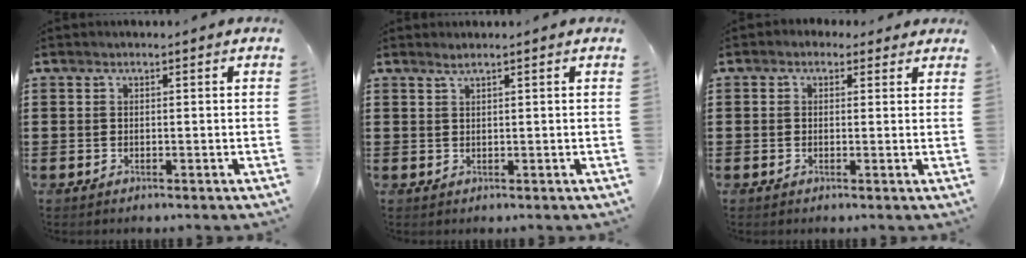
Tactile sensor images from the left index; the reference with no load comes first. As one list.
[{"total": 1.1, "force": [0.8, -0.2, 0.7], "torque": [-0.013, 0.001, 0.014]}, {"total": 1.6, "force": [0.8, 1.3, 0.5], "torque": [-0.014, 0.009, 0.013]}]